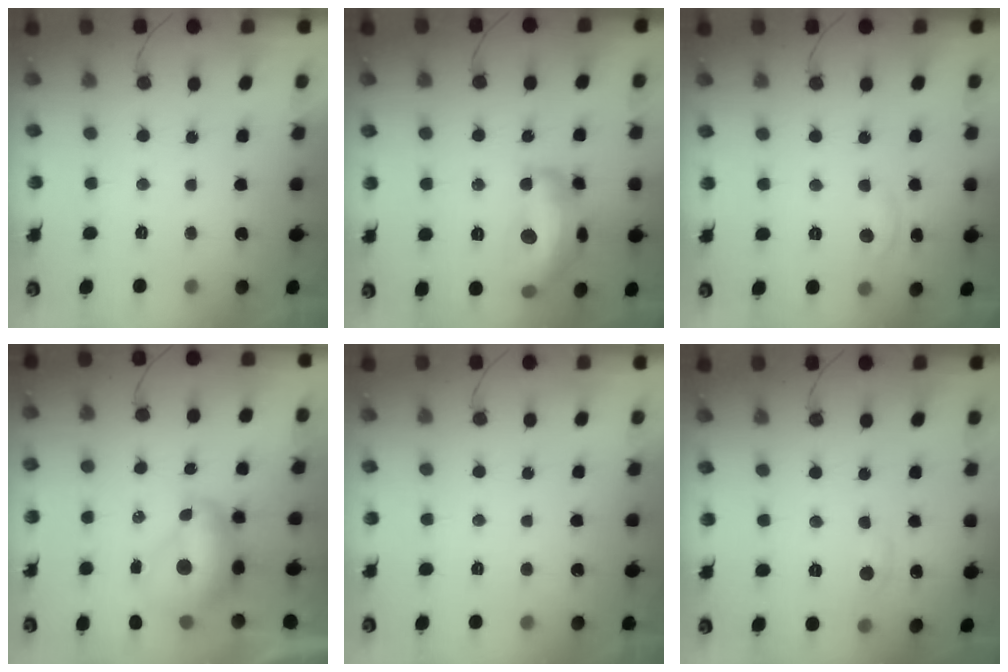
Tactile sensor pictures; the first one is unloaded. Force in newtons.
{"total": 17.5, "press": 17.5, "slide": 1.0}
{"total": 3.7, "press": 3.7, "slide": 0.3}
{"total": 8.7, "press": 8.6, "slide": 1.1}
{"total": 0.0}
{"total": 3.0, "press": 3.0, "slide": 0.4}